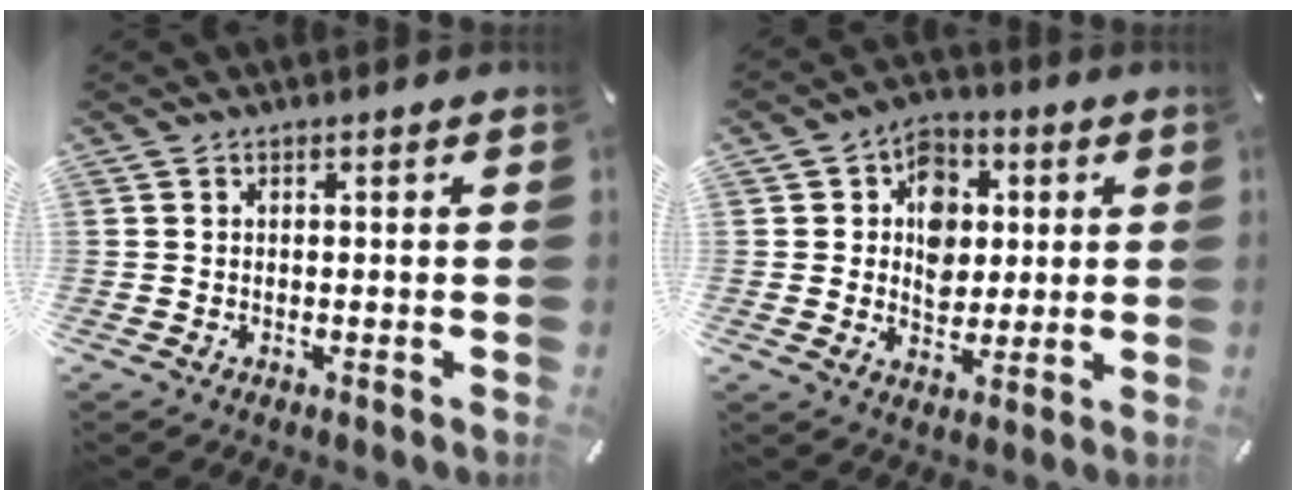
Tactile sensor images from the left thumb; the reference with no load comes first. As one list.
[{"total": 9.6, "force": [1.1, 8.2, 4.9], "torque": [-0.060, 0.007, 0.018]}]